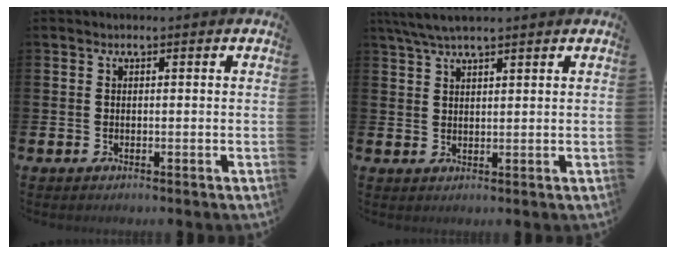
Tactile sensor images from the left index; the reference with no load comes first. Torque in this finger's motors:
{"motor_torque": [0.26, -0.63, 0.40, 0.21]}